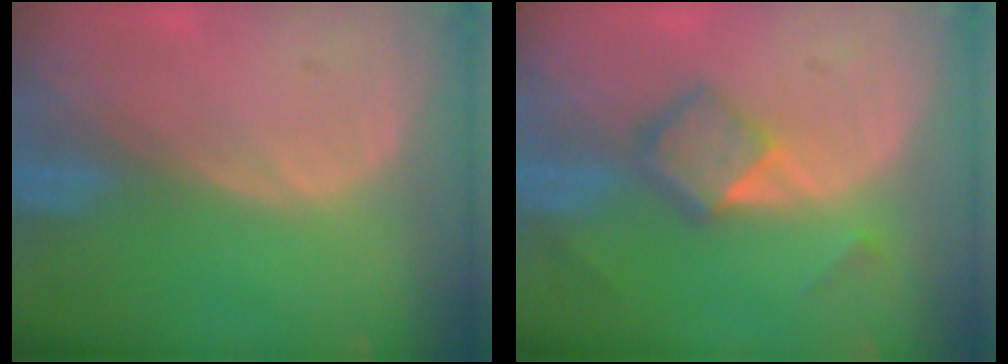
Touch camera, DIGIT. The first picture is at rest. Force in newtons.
{"total": 5.4, "press": 4.7, "slide": 2.7}